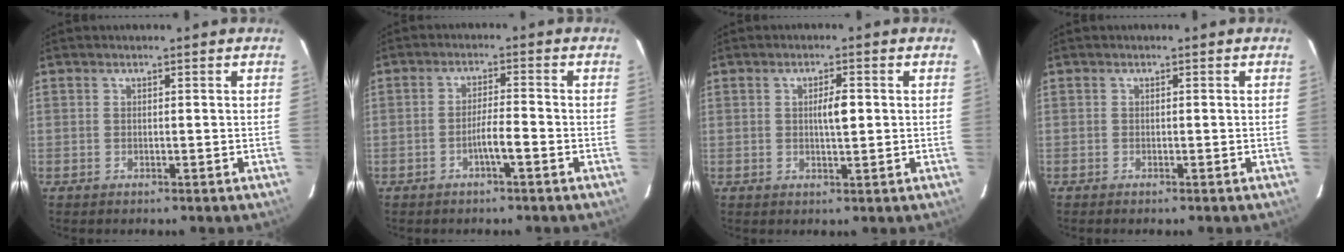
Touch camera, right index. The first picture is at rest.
{"total": 3.4, "force": [-1.6, 0.0, 2.9], "torque": [-0.048, 0.002, -0.030]}
{"total": 3.1, "force": [0.3, 0.6, 3.0], "torque": [-0.051, 0.001, 0.004]}
{"total": 0.6, "force": [-0.5, 0.0, 0.4], "torque": [-0.008, -0.002, -0.009]}